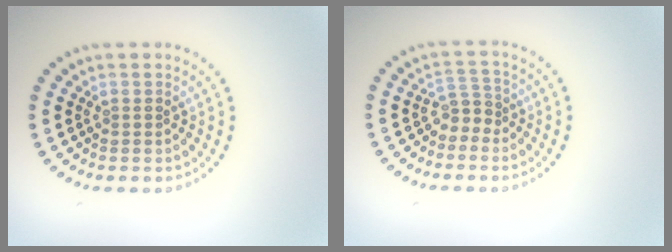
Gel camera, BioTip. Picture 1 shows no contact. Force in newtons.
{"total": 1.9, "press": 1.2, "slide": 1.4}